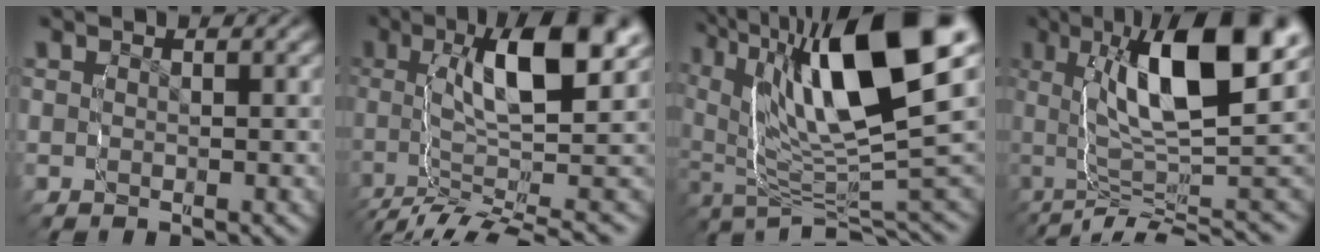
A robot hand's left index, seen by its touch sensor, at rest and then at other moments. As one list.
[{"total": 8.6, "force": [-0.4, 2.7, 8.2], "torque": [-0.136, -0.006, 0.005]}, {"total": 12.5, "force": [0.8, 5.4, 11.2], "torque": [-0.183, -0.012, 0.027]}, {"total": 10.8, "force": [1.8, 3.1, 10.1], "torque": [-0.144, 0.009, 0.031]}]